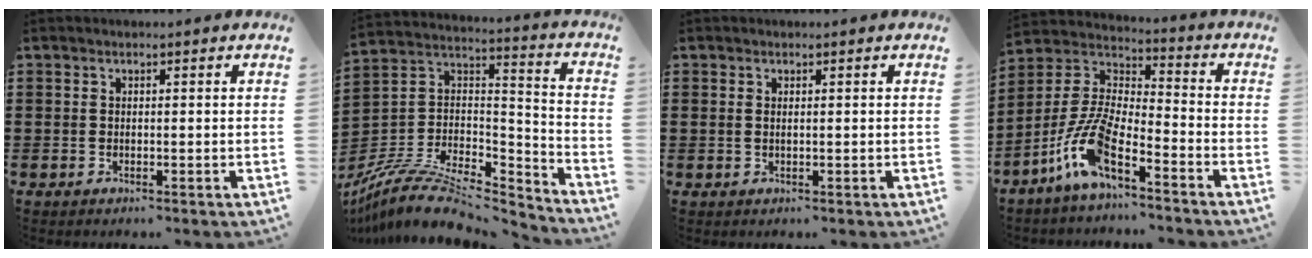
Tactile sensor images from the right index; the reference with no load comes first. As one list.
[{"total": 9.9, "force": [-7.8, 3.5, 5.0], "torque": [-0.102, 0.009, -0.156]}, {"total": 0.7, "force": [0.1, 0.2, 0.6], "torque": [-0.013, 0.000, 0.001]}, {"total": 10.1, "force": [-7.2, 2.2, 6.8], "torque": [-0.177, -0.019, -0.152]}]